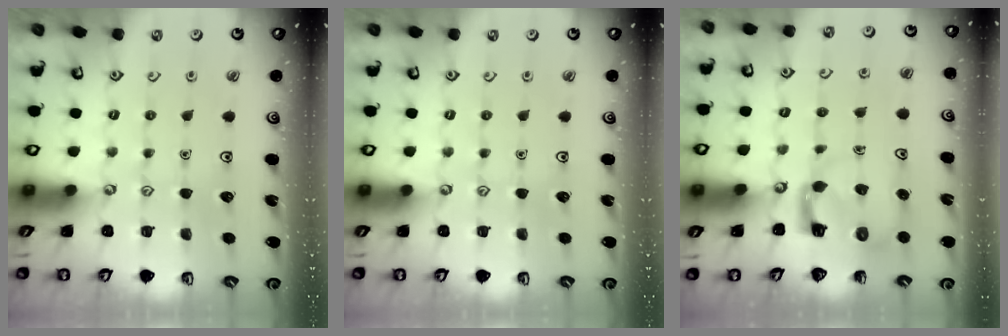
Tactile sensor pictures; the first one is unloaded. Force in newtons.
{"total": 0.0}
{"total": 4.2, "press": 4.1, "slide": 0.4}